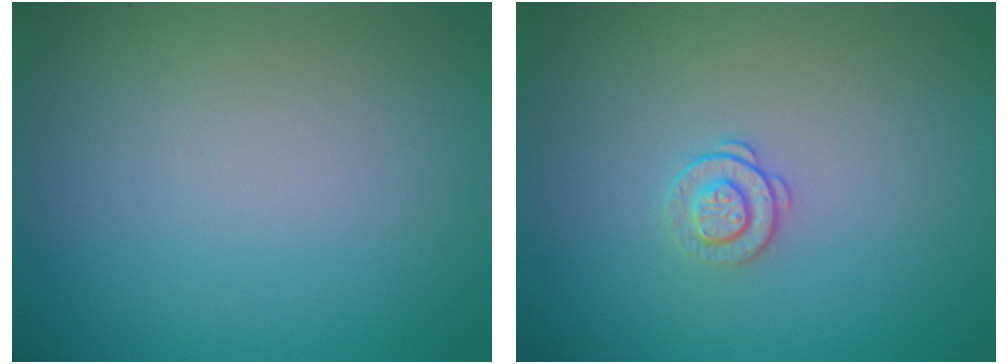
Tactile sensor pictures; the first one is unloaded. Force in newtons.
{"total": 1.4, "press": 0.9, "slide": 1.0}